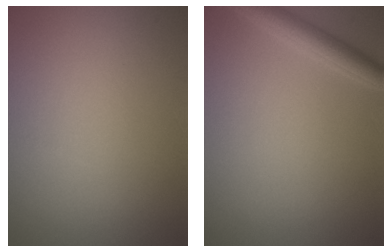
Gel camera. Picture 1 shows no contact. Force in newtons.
{"total": 2.7, "press": 2.7, "slide": 0.1}